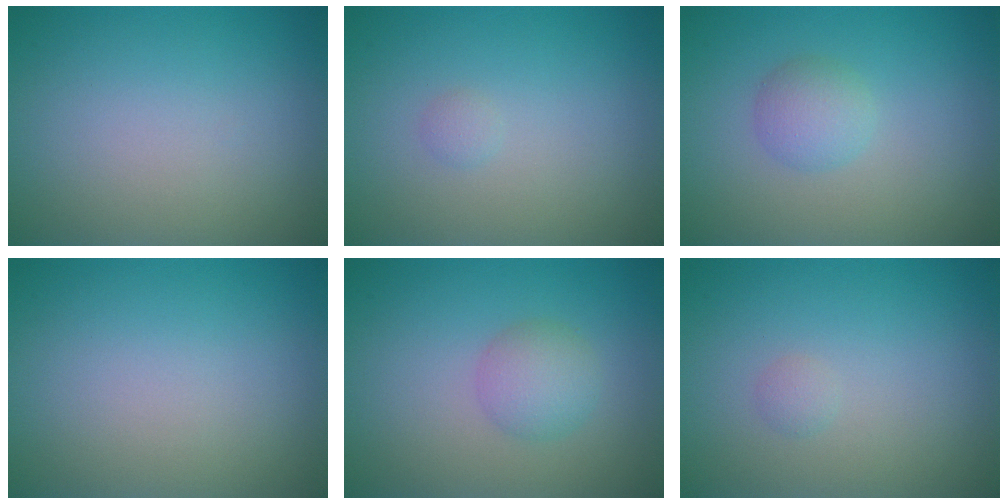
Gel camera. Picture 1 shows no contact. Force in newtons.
{"total": 0.5, "press": 0.5, "slide": 0.0}
{"total": 2.1, "press": 2.1, "slide": 0.1}
{"total": 0.0}
{"total": 2.5, "press": 2.4, "slide": 0.2}
{"total": 0.6, "press": 0.6, "slide": 0.0}